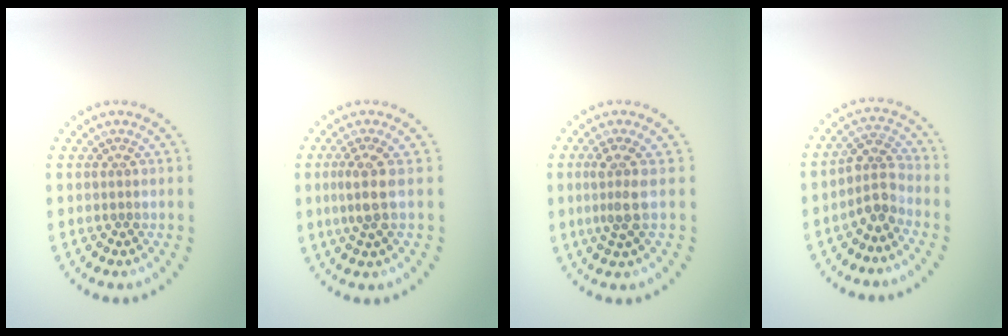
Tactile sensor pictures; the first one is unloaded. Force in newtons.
{"total": 2.3, "press": 1.9, "slide": 1.3}
{"total": 2.3, "press": 1.8, "slide": 1.4}
{"total": 2.9, "press": 2.3, "slide": 1.7}